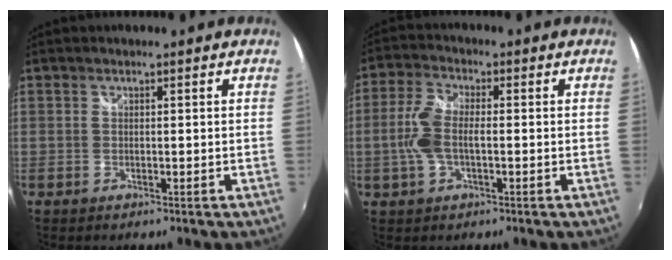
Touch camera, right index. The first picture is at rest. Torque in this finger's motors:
{"motor_torque": [0.89, -0.17, 0.46, 0.14]}